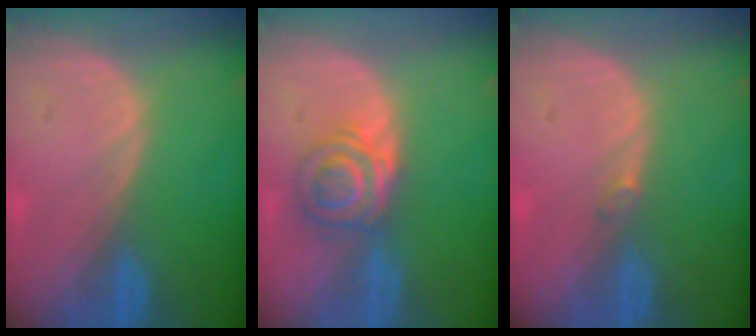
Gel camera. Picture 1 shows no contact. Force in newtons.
{"total": 5.9, "press": 5.5, "slide": 2.2}
{"total": 0.6, "press": 0.6, "slide": 0.1}